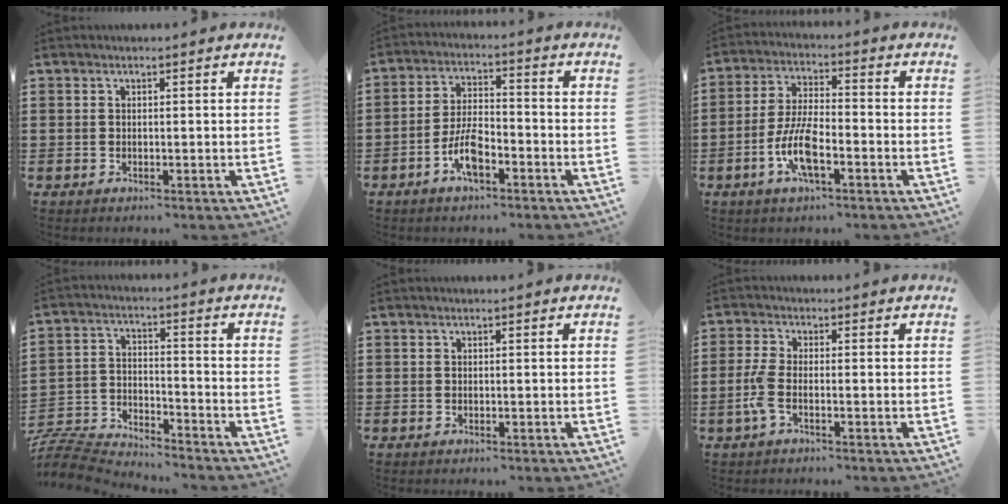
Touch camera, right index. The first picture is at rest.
{"total": 6.5, "force": [-3.3, 2.6, 5.0], "torque": [-0.114, 0.001, -0.066]}
{"total": 8.1, "force": [-3.1, 2.6, 6.9], "torque": [-0.160, -0.011, -0.063]}
{"total": 7.2, "force": [-7.1, 1.1, 0.6], "torque": [-0.038, 0.005, -0.151]}
{"total": 0.0}
{"total": 3.4, "force": [-1.3, 0.9, 3.0], "torque": [-0.081, -0.008, -0.031]}